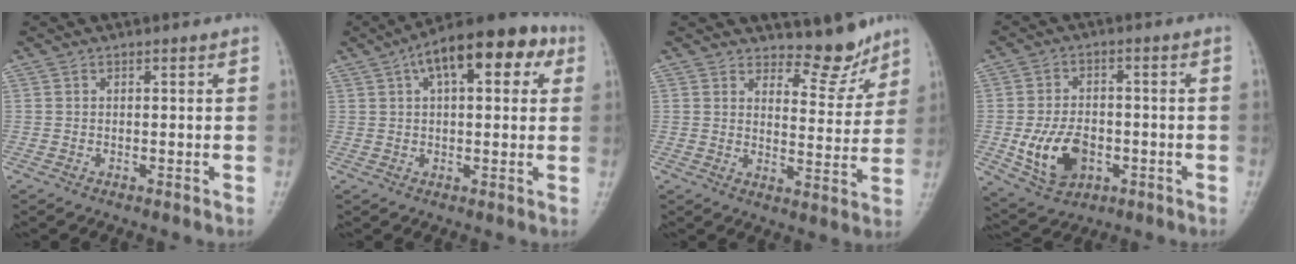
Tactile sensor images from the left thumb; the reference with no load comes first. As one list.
[{"total": 14.4, "force": [5.8, 6.6, 11.4], "torque": [-0.137, 0.022, 0.078]}, {"total": 7.0, "force": [6.2, 2.7, 1.7], "torque": [0.007, -0.057, 0.094]}, {"total": 10.0, "force": [-2.7, 6.7, 6.9], "torque": [-0.109, 0.006, -0.038]}]